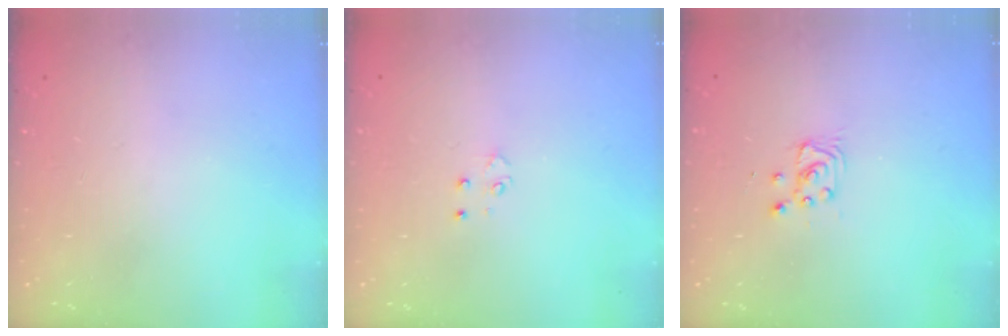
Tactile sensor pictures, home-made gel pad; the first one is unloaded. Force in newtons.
{"total": 3.1, "press": 3.1, "slide": 0.6}
{"total": 2.9, "press": 2.9, "slide": 0.4}